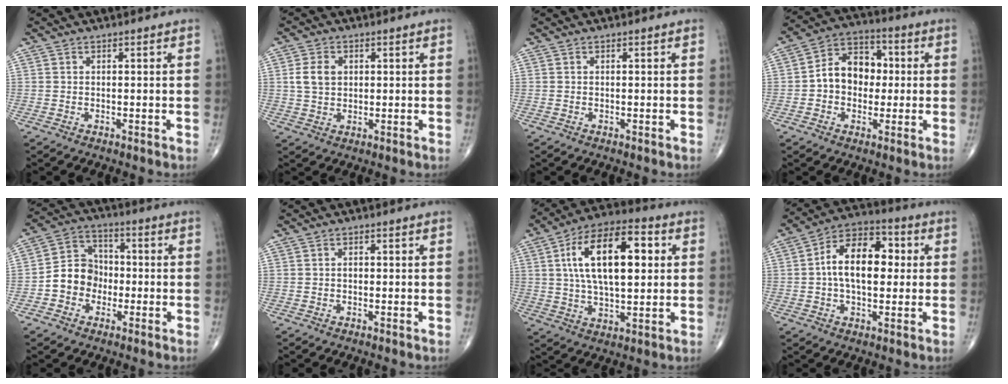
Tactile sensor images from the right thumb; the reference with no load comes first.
{"total": 4.8, "force": [0.9, 3.5, 3.0], "torque": [-0.049, -0.002, 0.017]}
{"total": 0.0}
{"total": 10.7, "force": [-0.1, 8.2, 6.9], "torque": [-0.077, 0.033, -0.012]}
{"total": 9.0, "force": [-2.3, 7.8, 3.9], "torque": [-0.039, 0.037, -0.053]}
{"total": 1.0, "force": [0.0, 0.8, 0.7], "torque": [-0.008, 0.003, -0.001]}
{"total": 18.9, "force": [4.0, 8.9, 16.2], "torque": [-0.259, 0.013, 0.063]}
{"total": 14.0, "force": [1.2, 8.2, 11.3], "torque": [-0.169, 0.027, 0.009]}